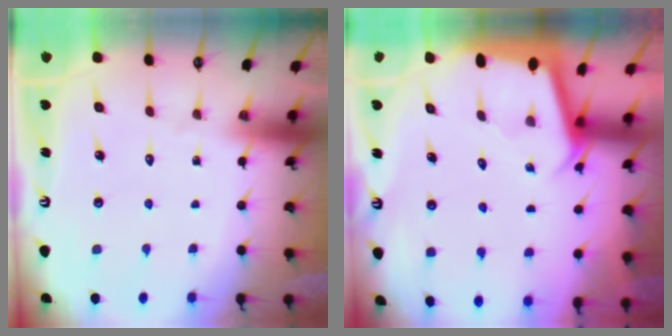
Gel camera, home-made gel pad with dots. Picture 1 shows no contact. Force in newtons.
{"total": 2.0, "press": 2.0, "slide": 0.1}